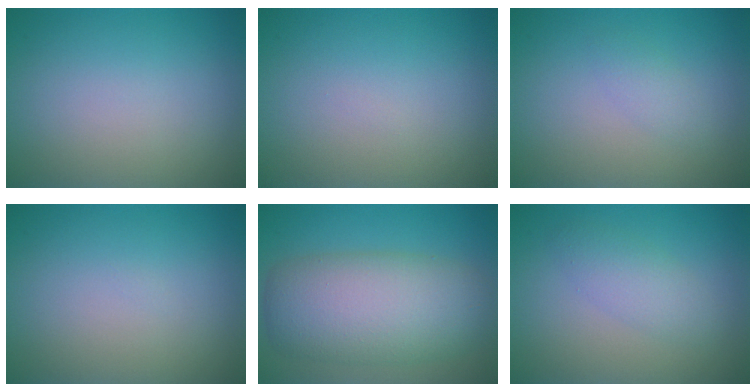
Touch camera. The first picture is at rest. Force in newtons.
{"total": 0.0}
{"total": 1.3, "press": 1.3, "slide": 0.0}
{"total": 0.0}
{"total": 8.9, "press": 8.9, "slide": 0.7}
{"total": 2.3, "press": 2.3, "slide": 0.2}